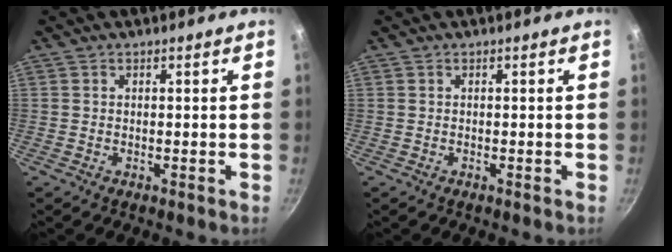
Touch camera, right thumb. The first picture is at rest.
{"total": 0.0}